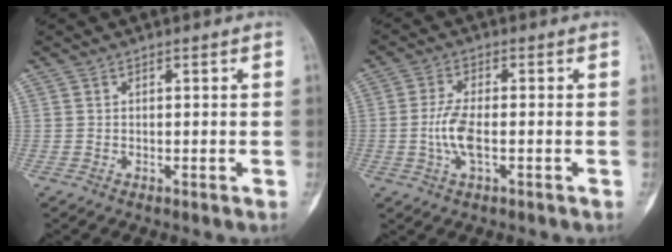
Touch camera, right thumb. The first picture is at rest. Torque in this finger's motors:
{"motor_torque": [1.18, 0.57, 0.40, -1.02, 0.24]}